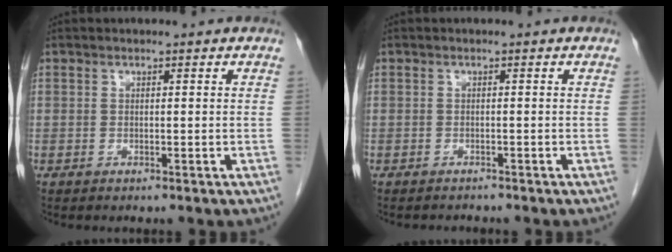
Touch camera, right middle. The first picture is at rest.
{"total": 1.0, "force": [-1.0, 0.0, -0.2], "torque": [-0.003, -0.006, -0.014]}